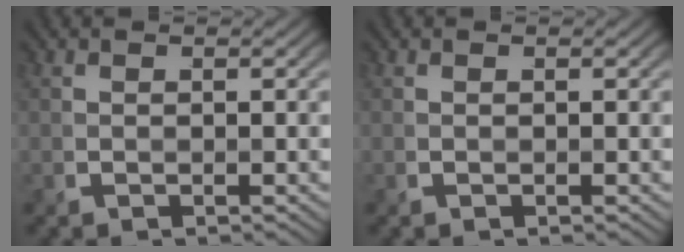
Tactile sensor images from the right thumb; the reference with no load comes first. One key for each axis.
{"total": 0.0}